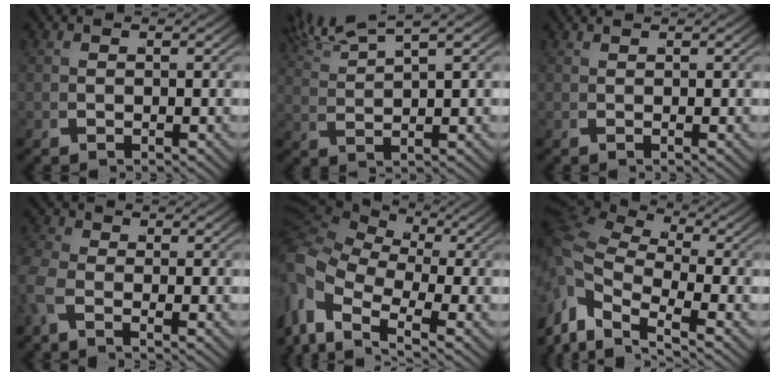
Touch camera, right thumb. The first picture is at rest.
{"total": 4.7, "force": [4.4, 0.0, 1.5], "torque": [-0.014, 0.037, 0.070]}
{"total": 1.4, "force": [1.1, -0.9, 0.2], "torque": [0.008, 0.014, 0.013]}
{"total": 1.8, "force": [-0.8, 1.3, 1.0], "torque": [-0.020, 0.008, -0.029]}
{"total": 8.5, "force": [-1.8, 5.9, 5.9], "torque": [-0.125, -0.026, -0.031]}
{"total": 7.8, "force": [0.1, 5.4, 5.7], "torque": [-0.117, -0.006, -0.006]}